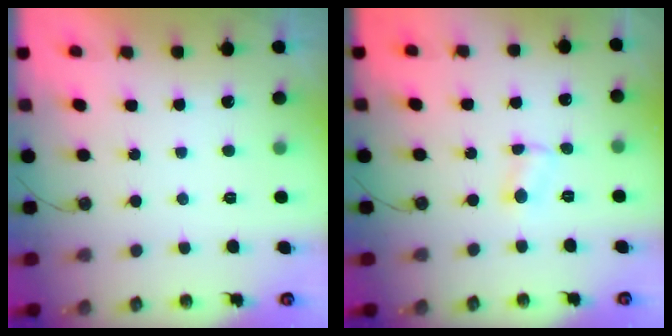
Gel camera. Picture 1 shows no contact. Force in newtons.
{"total": 2.7, "press": 2.6, "slide": 0.5}